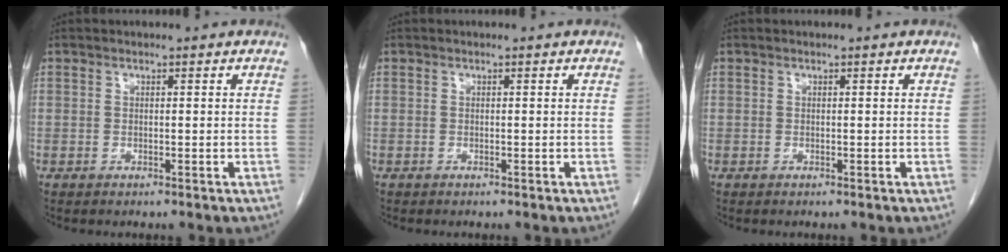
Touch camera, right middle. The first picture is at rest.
{"total": 0.0}
{"total": 0.0}